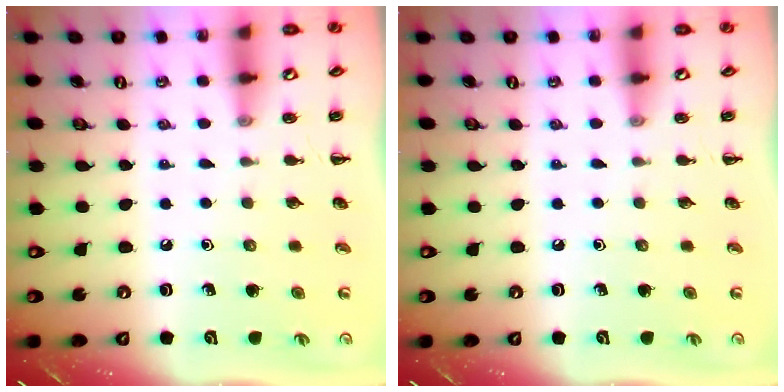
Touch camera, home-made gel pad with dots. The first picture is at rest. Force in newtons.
{"total": 0.0}